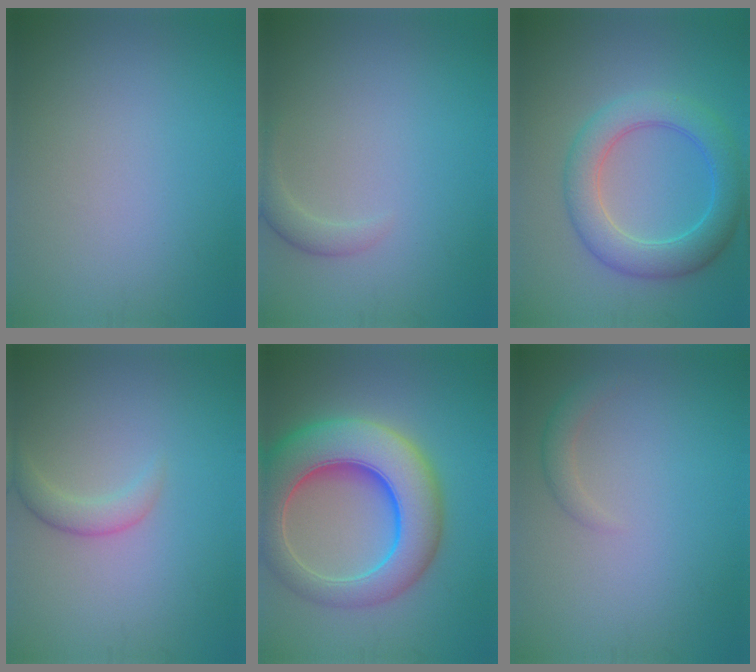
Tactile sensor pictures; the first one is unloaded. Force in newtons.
{"total": 1.5, "press": 1.5, "slide": 0.1}
{"total": 5.7, "press": 5.7, "slide": 0.1}
{"total": 1.9, "press": 1.9, "slide": 0.0}
{"total": 11.4, "press": 11.4, "slide": 0.4}
{"total": 1.4, "press": 1.4, "slide": 0.1}